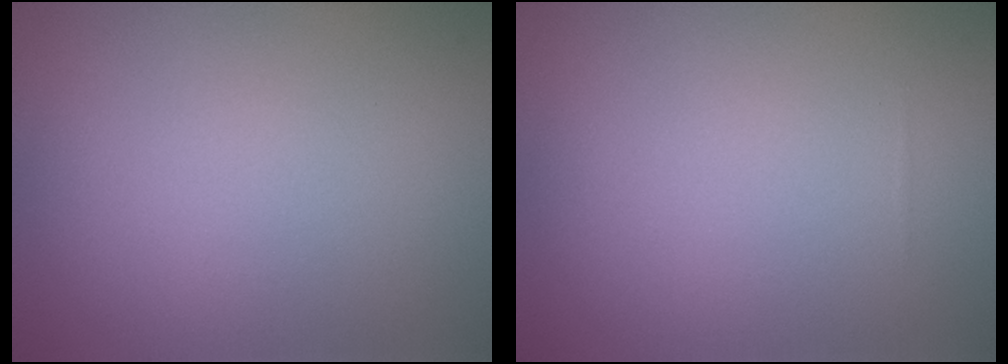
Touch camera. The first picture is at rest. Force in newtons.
{"total": 0.0}